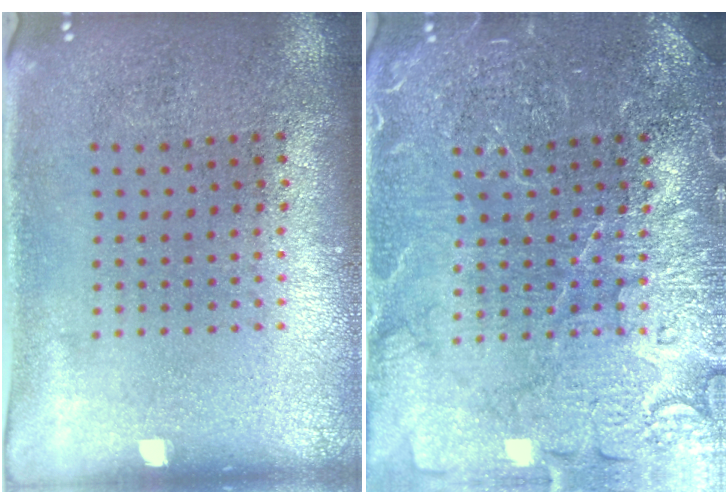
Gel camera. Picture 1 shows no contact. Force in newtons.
{"total": 4.5, "press": 4.4, "slide": 0.6}